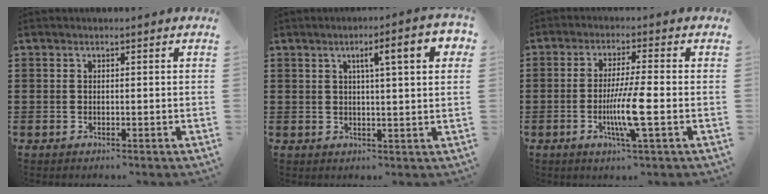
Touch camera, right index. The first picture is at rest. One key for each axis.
{"total": 6.8, "fx": 2.4, "fy": 1.0, "fz": 6.3, "tx": -0.110, "ty": -0.001, "tz": 0.033}
{"total": 7.7, "fx": -1.8, "fy": 0.2, "fz": 7.4, "tx": -0.146, "ty": -0.019, "tz": -0.038}